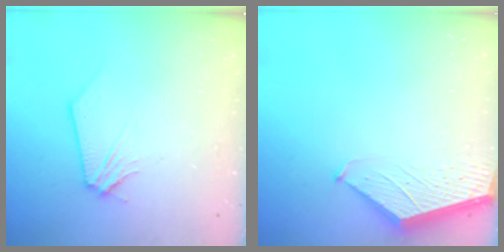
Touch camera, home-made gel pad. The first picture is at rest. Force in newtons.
{"total": 1.5, "press": 1.5, "slide": 0.2}